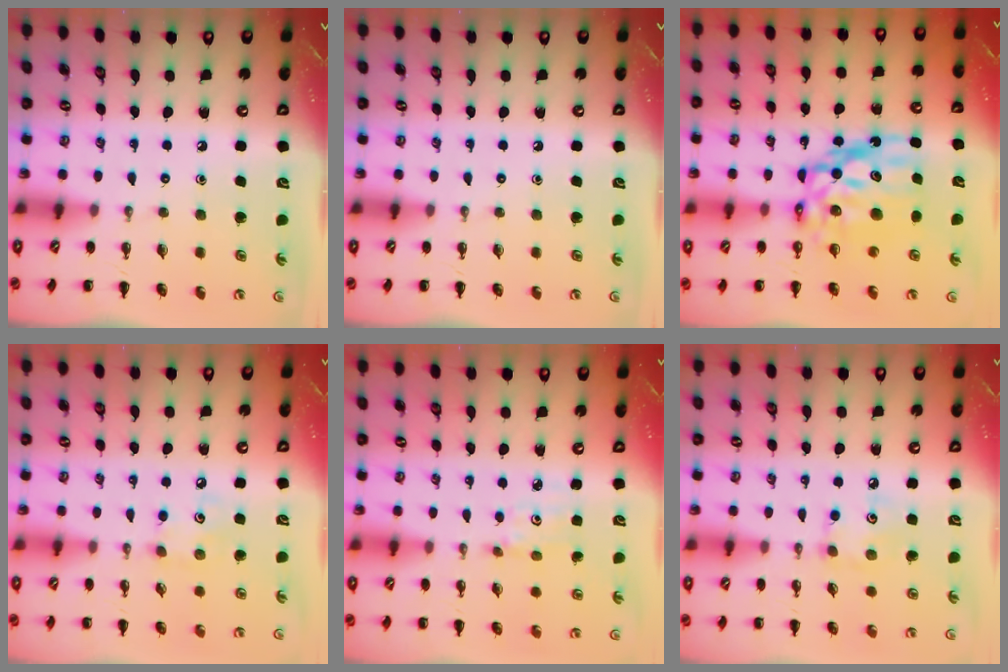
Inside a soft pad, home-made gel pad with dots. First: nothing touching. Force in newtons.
{"total": 0.0}
{"total": 11.8, "press": 11.4, "slide": 3.1}
{"total": 4.5, "press": 4.5, "slide": 0.7}
{"total": 2.4, "press": 2.3, "slide": 0.8}
{"total": 4.9, "press": 4.8, "slide": 0.7}